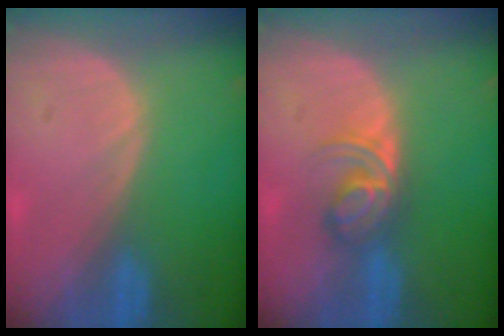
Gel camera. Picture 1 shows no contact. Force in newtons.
{"total": 5.7, "press": 4.9, "slide": 2.9}